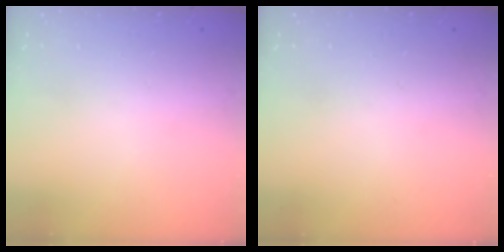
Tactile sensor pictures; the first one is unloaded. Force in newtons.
{"total": 0.0}